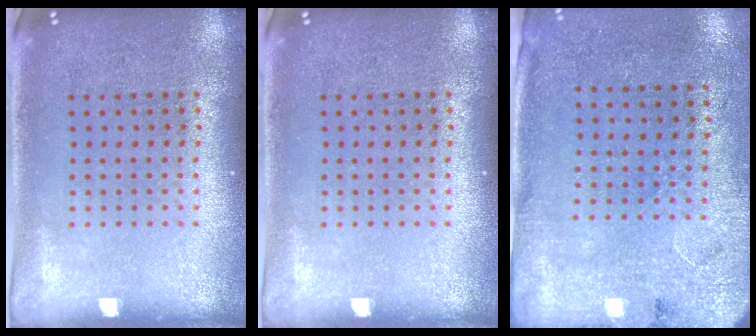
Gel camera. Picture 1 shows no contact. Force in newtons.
{"total": 0.0}
{"total": 2.7, "press": 2.2, "slide": 1.6}